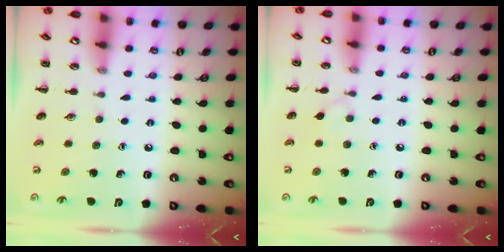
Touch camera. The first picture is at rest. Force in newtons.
{"total": 2.9, "press": 2.7, "slide": 1.1}